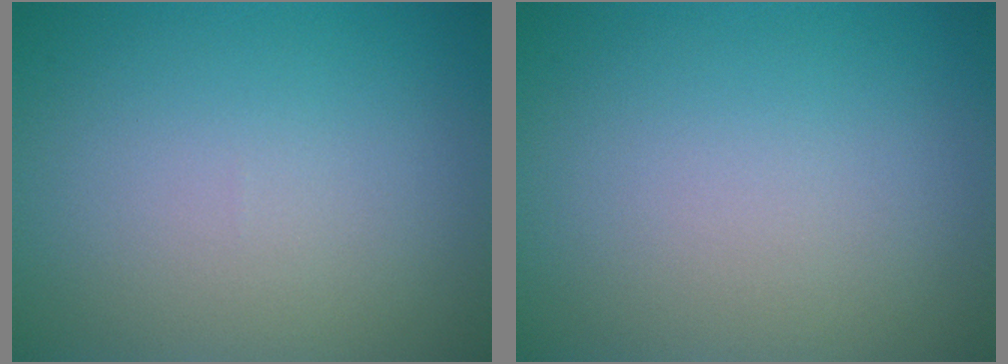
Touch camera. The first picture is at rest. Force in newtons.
{"total": 0.0}